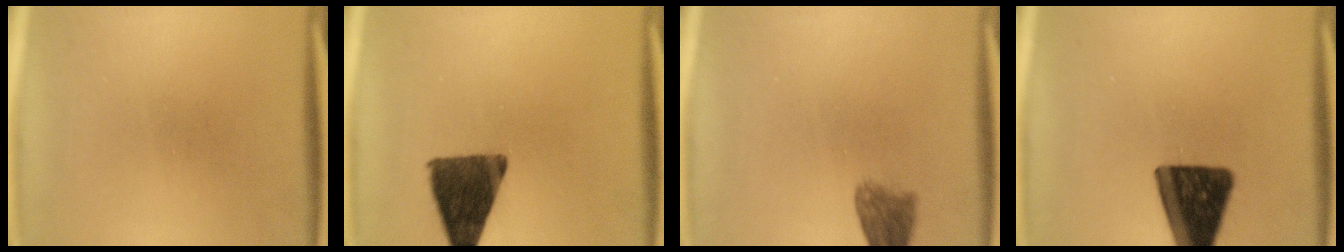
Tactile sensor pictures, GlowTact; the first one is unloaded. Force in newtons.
{"total": 12.3}
{"total": 4.1}
{"total": 14.9}